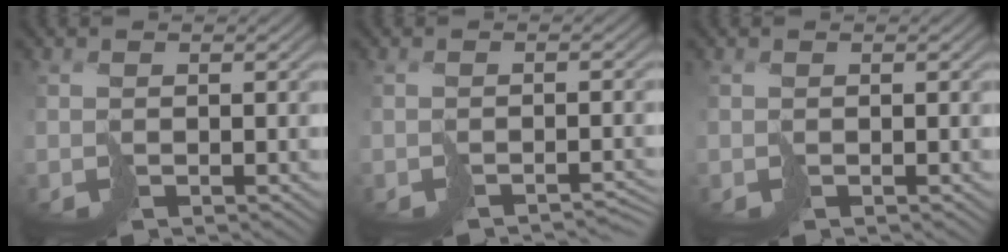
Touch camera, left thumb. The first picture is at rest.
{"total": 2.2, "force": [-1.9, 0.3, 1.0], "torque": [-0.014, -0.002, -0.031]}
{"total": 0.0}